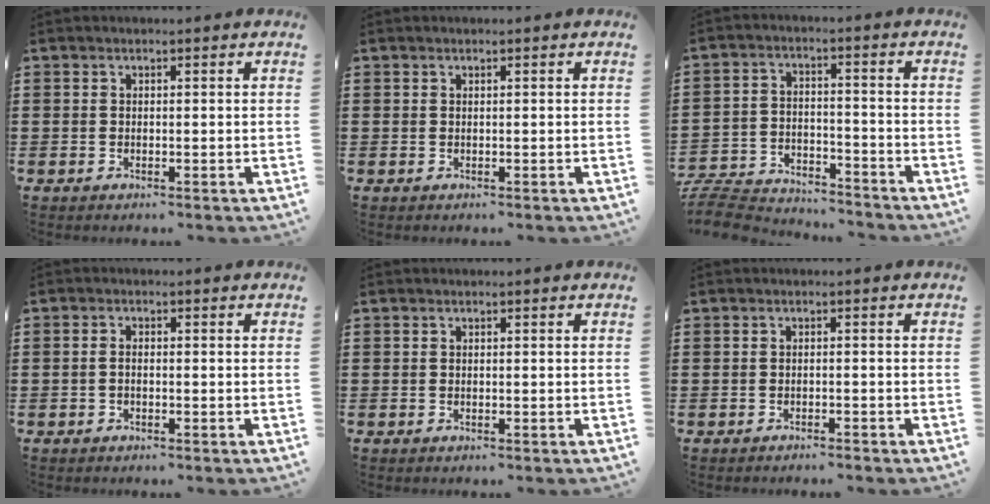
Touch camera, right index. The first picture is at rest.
{"total": 0.0}
{"total": 7.0, "force": [-6.9, 1.1, 1.1], "torque": [-0.035, 0.010, -0.140]}
{"total": 1.0, "force": [-0.4, 0.3, 0.9], "torque": [-0.020, -0.005, -0.005]}
{"total": 0.0}
{"total": 0.8, "force": [-0.8, 0.0, 0.0], "torque": [-0.004, 0.000, -0.017]}